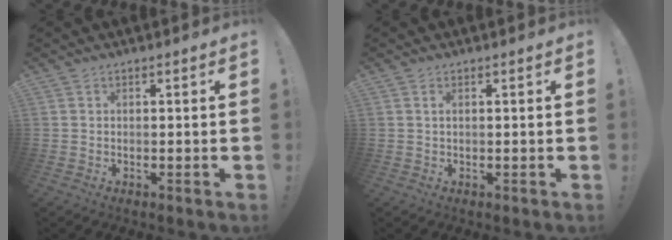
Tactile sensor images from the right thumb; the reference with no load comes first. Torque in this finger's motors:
{"motor_torque": [0.08, -0.05, 0.01, 0.26, 0.03]}